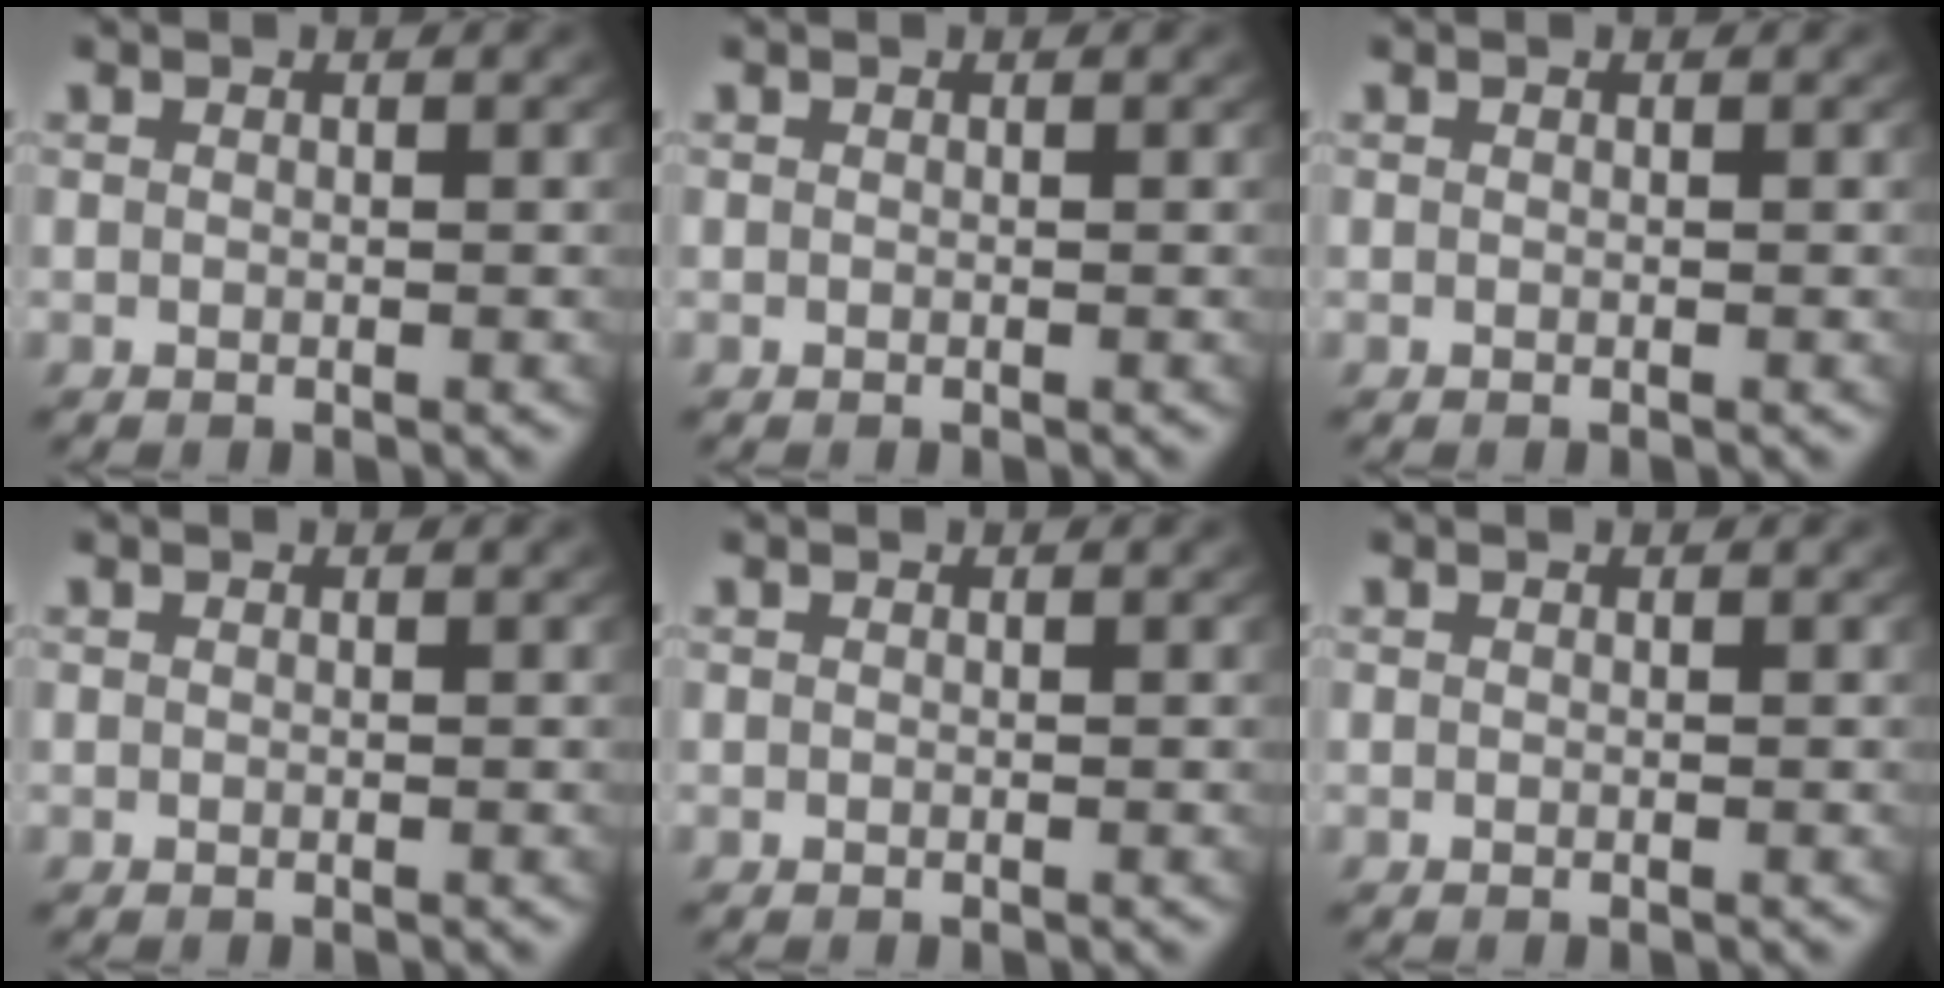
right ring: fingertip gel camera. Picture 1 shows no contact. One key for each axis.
{"total": 0.0}
{"total": 0.0}
{"total": 0.0}
{"total": 0.0}
{"total": 0.0}